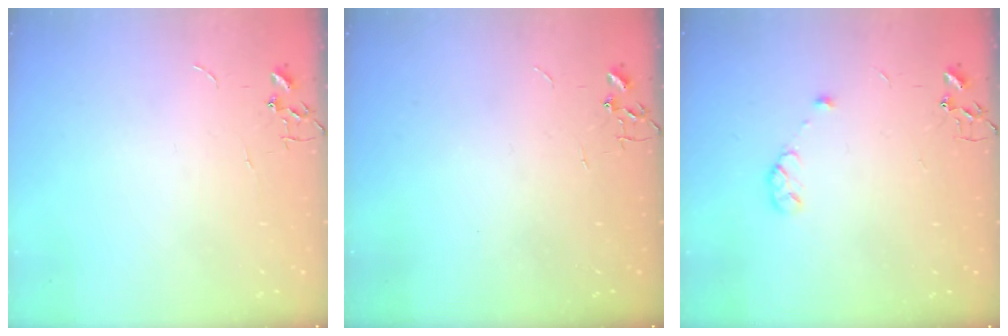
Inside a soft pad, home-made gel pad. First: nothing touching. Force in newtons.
{"total": 0.0}
{"total": 5.5, "press": 5.4, "slide": 1.0}